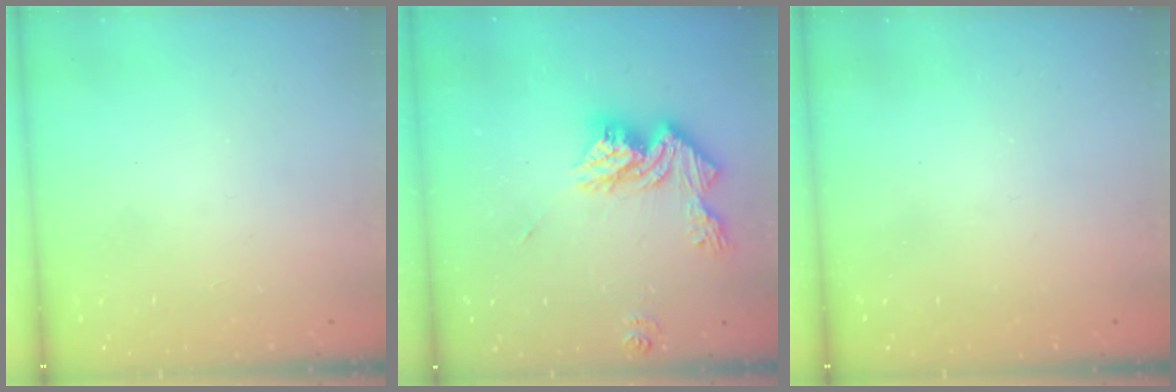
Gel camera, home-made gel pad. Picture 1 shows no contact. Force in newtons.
{"total": 14.7, "press": 14.7, "slide": 1.2}
{"total": 0.0}